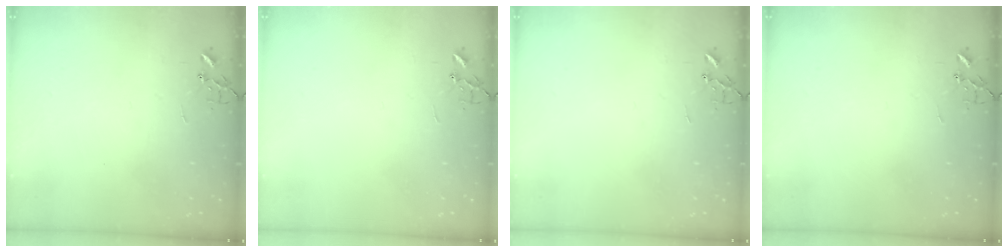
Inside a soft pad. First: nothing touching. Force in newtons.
{"total": 0.0}
{"total": 0.0}
{"total": 0.0}